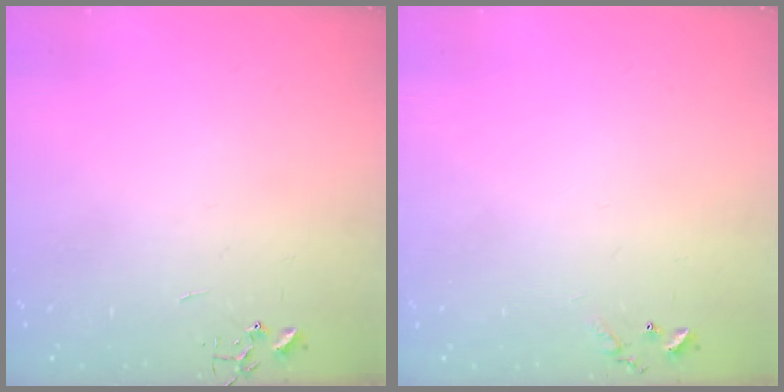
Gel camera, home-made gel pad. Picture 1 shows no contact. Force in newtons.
{"total": 6.6, "press": 6.6, "slide": 0.5}